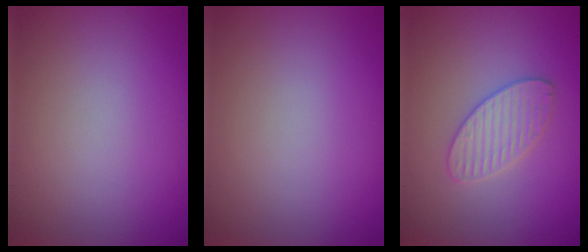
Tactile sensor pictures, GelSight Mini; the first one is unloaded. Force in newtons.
{"total": 0.0}
{"total": 3.0, "press": 3.0, "slide": 0.2}